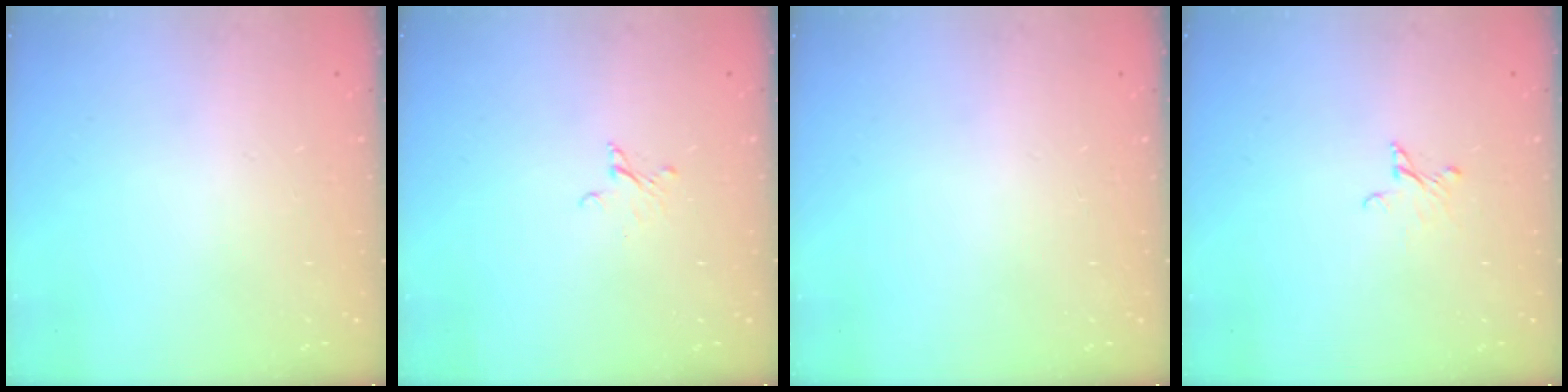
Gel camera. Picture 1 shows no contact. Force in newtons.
{"total": 2.0, "press": 2.0, "slide": 0.1}
{"total": 0.0}
{"total": 2.5, "press": 2.5, "slide": 0.2}